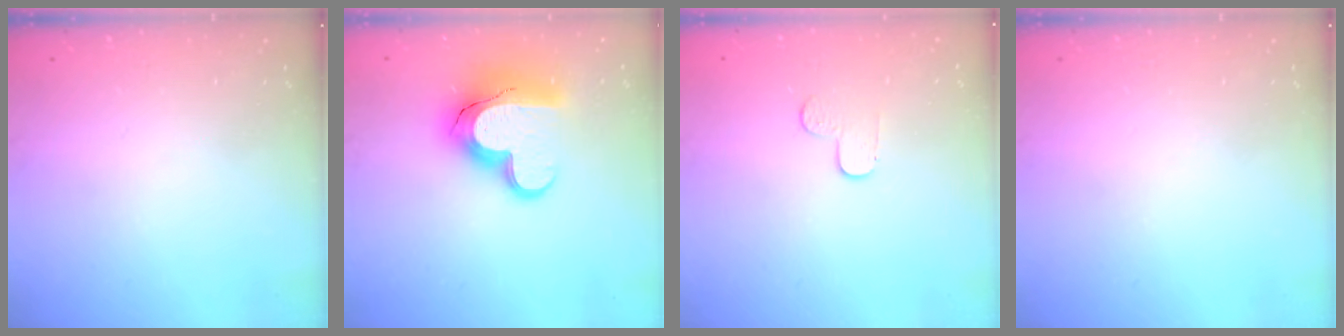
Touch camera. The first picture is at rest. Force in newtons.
{"total": 16.9, "press": 16.9, "slide": 1.3}
{"total": 4.6, "press": 4.6, "slide": 0.5}
{"total": 0.0}